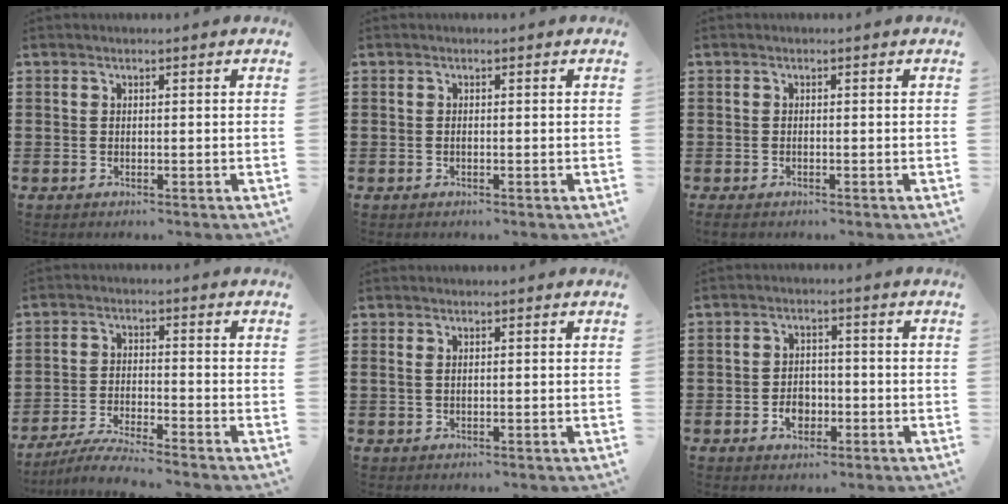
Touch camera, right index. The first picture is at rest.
{"total": 0.0}
{"total": 0.6, "force": [-0.5, 0.2, 0.3], "torque": [-0.008, -0.004, -0.008]}
{"total": 4.7, "force": [-4.4, -0.2, 1.4], "torque": [-0.038, -0.010, -0.091]}
{"total": 0.9, "force": [0.2, 0.4, 0.7], "torque": [-0.016, 0.005, 0.003]}
{"total": 3.8, "force": [-1.4, 2.8, 2.3], "torque": [-0.037, 0.000, -0.028]}